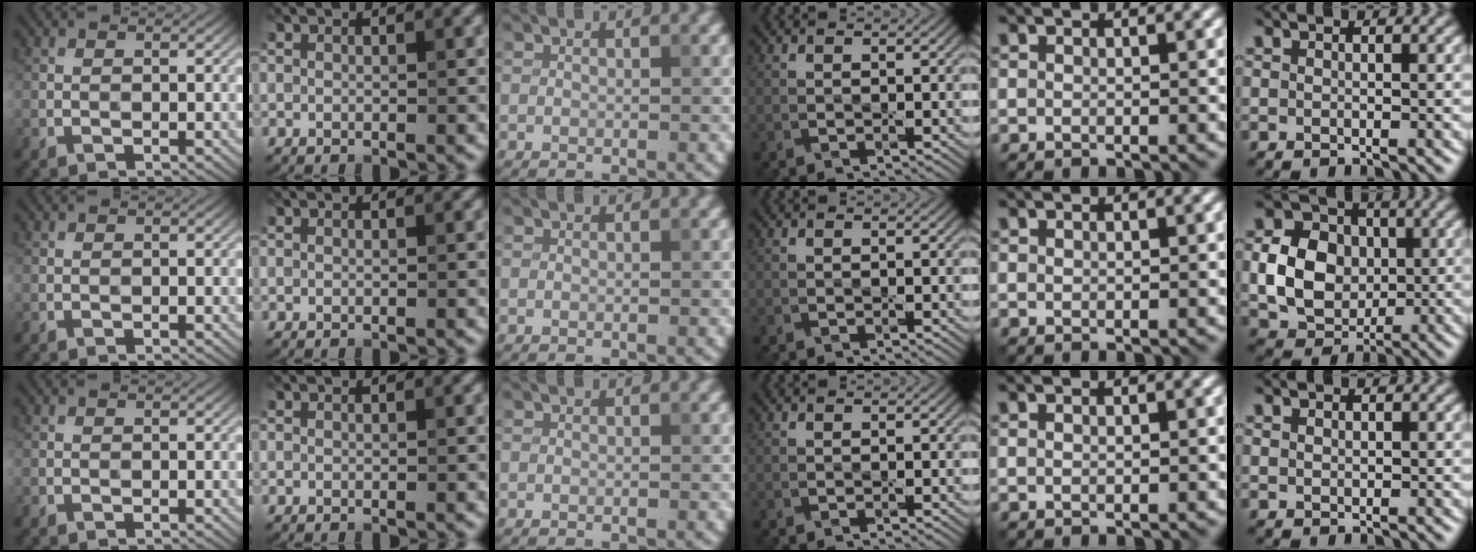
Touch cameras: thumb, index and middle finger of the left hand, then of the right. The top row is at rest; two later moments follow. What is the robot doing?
{"motion": "press", "object": "small bumper sticker"}